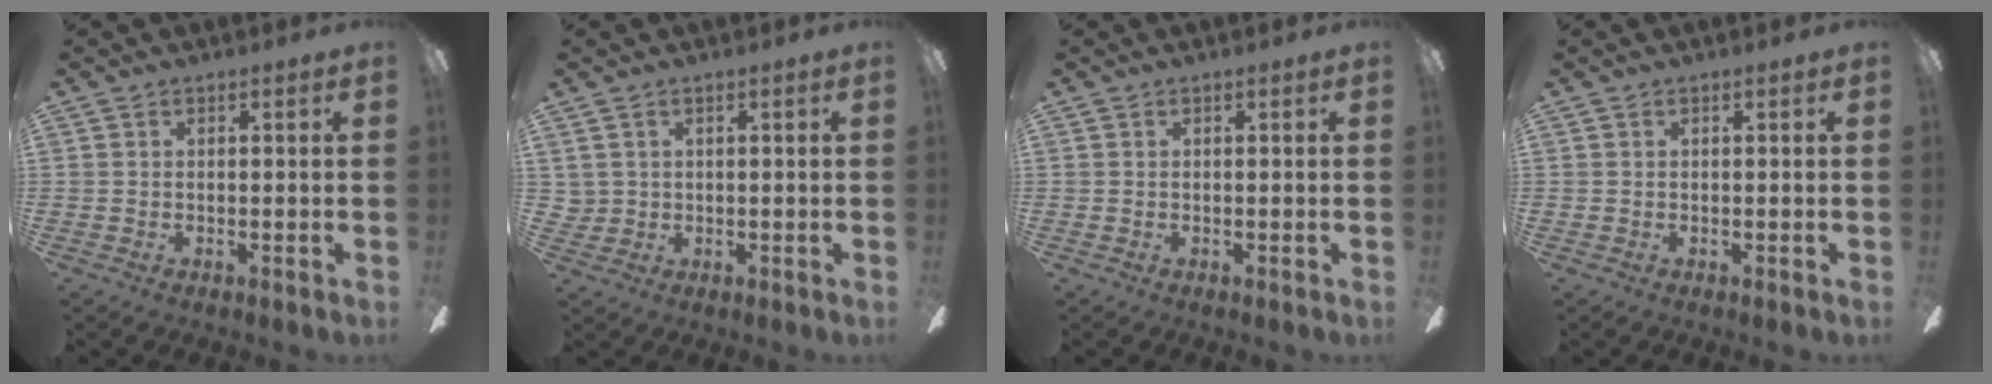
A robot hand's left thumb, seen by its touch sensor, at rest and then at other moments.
{"total": 2.4, "force": [1.1, 2.1, 0.2], "torque": [-0.010, 0.004, 0.022]}
{"total": 0.0}
{"total": 0.0}